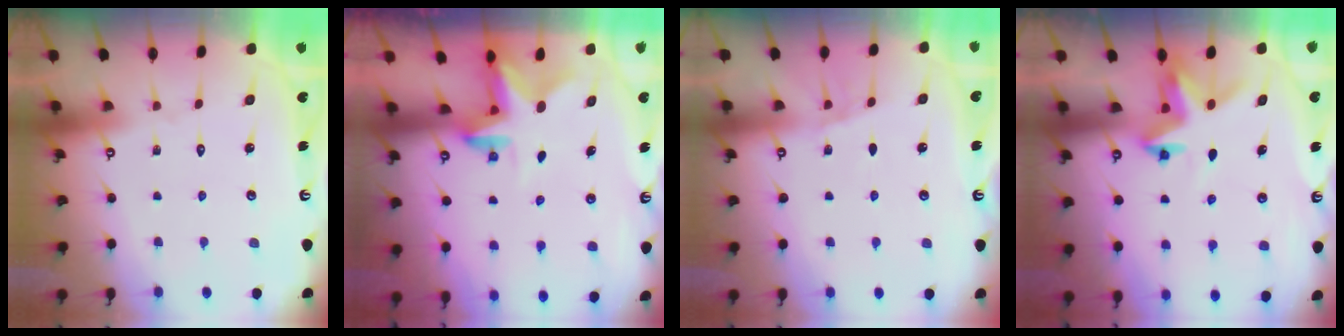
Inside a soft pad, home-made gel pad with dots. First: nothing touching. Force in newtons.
{"total": 2.5, "press": 2.5, "slide": 0.4}
{"total": 5.1, "press": 4.3, "slide": 2.7}
{"total": 3.9, "press": 3.9, "slide": 0.4}